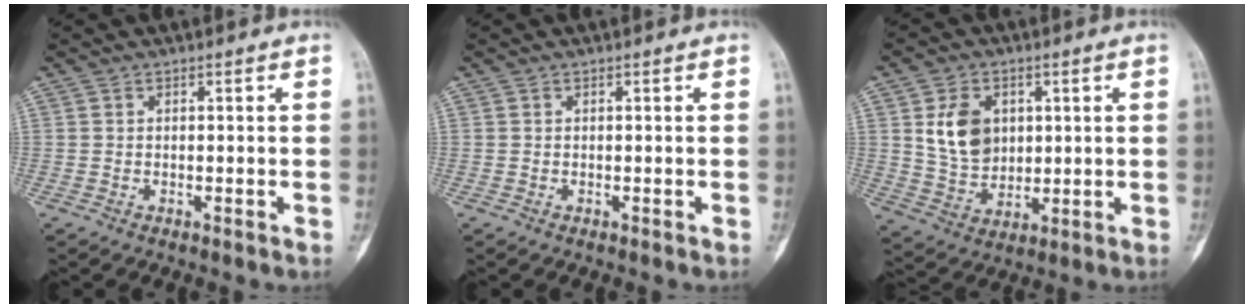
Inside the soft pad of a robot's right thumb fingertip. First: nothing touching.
{"total": 0.0}
{"total": 10.0, "force": [2.6, 7.5, 6.1], "torque": [-0.083, -0.016, 0.056]}